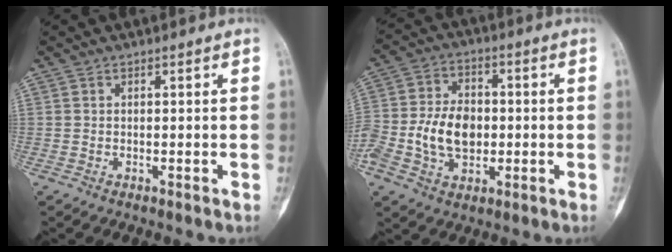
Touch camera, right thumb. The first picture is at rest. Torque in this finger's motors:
{"motor_torque": [0.51, 0.38, 1.04, -0.25, 0.04]}